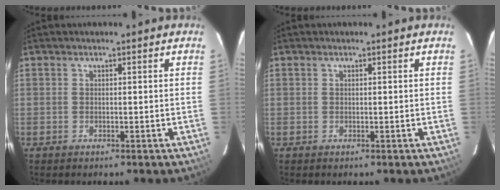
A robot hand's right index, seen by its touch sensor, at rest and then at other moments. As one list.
[{"total": 0.0}]